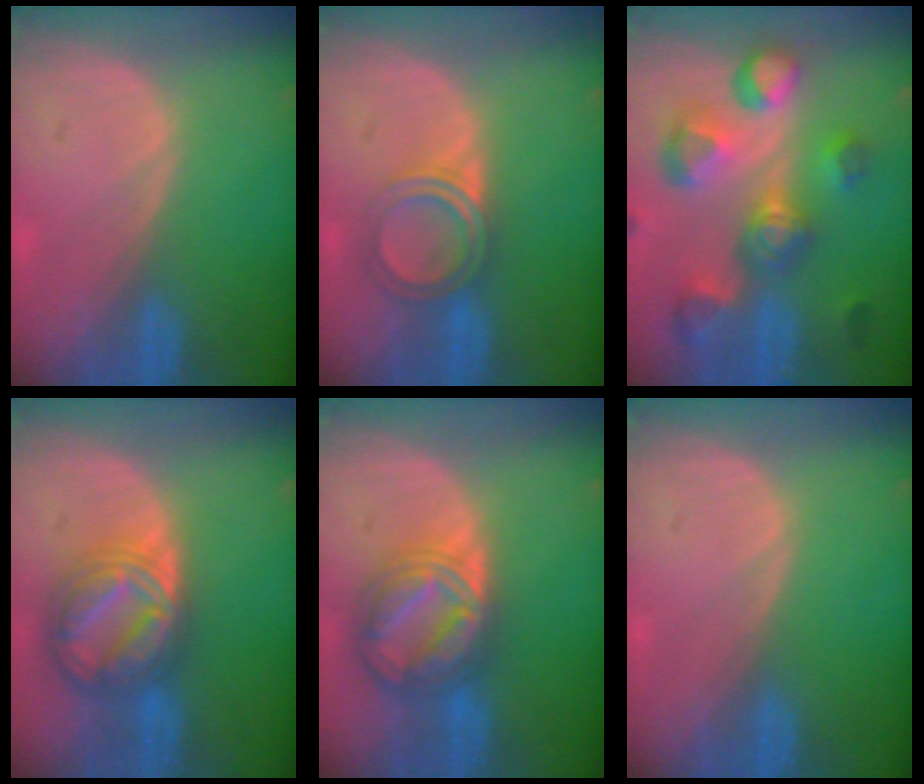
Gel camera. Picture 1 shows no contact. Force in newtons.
{"total": 4.8, "press": 4.6, "slide": 1.4}
{"total": 11.3, "press": 10.1, "slide": 5.1}
{"total": 9.1, "press": 9.1, "slide": 0.6}
{"total": 8.9, "press": 8.8, "slide": 0.7}
{"total": 0.0}